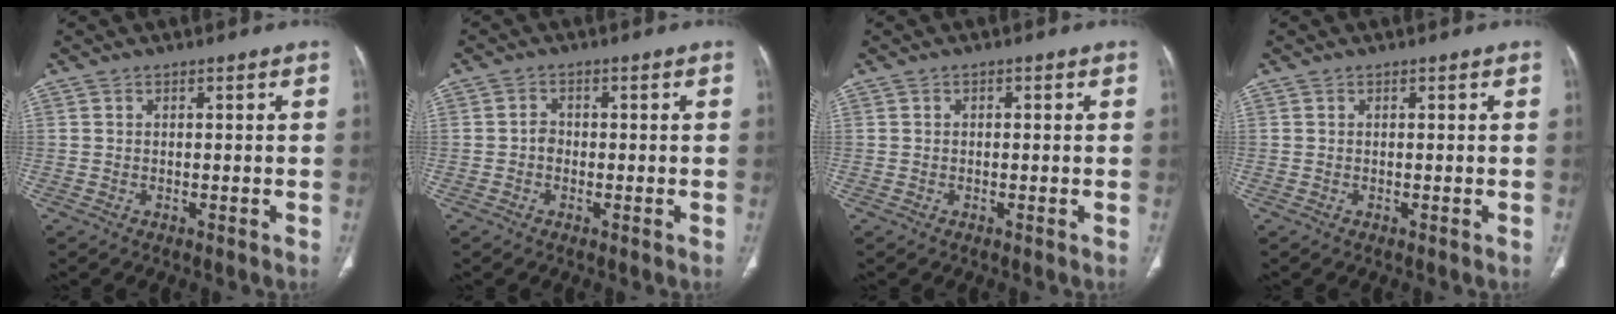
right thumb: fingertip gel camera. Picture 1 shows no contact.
{"total": 1.8, "force": [-0.5, 1.5, 0.9], "torque": [-0.006, 0.007, -0.014]}
{"total": 0.6, "force": [0.0, 0.4, 0.4], "torque": [-0.001, 0.002, -0.003]}
{"total": 0.0}